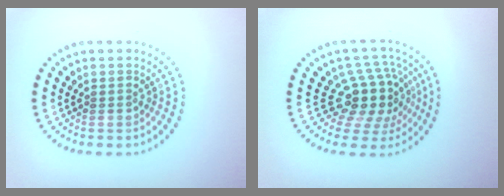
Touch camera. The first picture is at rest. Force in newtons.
{"total": 4.7, "press": 3.6, "slide": 3.0}